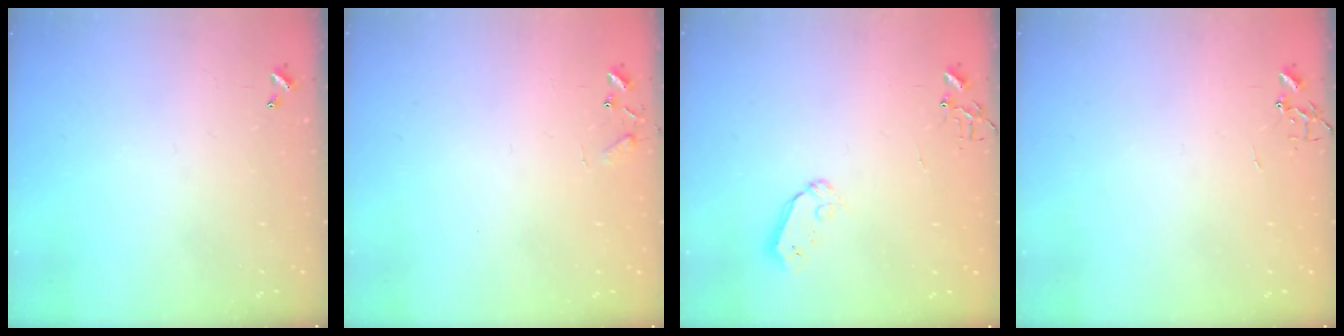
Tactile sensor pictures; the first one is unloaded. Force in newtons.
{"total": 5.8, "press": 5.8, "slide": 0.5}
{"total": 5.2, "press": 5.1, "slide": 0.5}
{"total": 0.0}